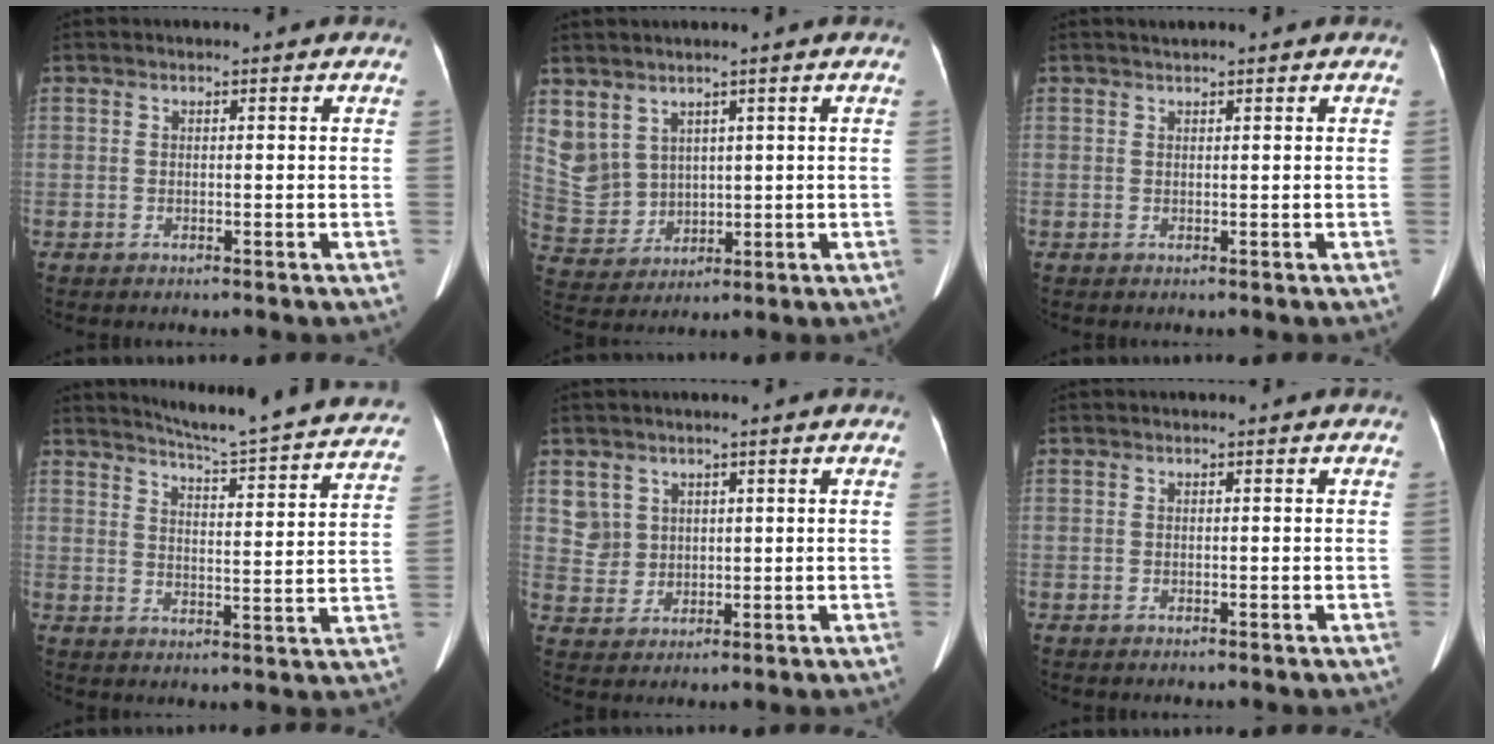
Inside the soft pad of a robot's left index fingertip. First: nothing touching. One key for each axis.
{"total": 10.0, "fx": 5.0, "fy": 8.4, "fz": 2.4, "tx": -0.087, "ty": 0.007, "tz": 0.129}
{"total": 0.8, "fx": 0.7, "fy": 0.0, "fz": 0.3, "tx": -0.007, "ty": 0.012, "tz": 0.015}
{"total": 21.6, "fx": 20.1, "fy": 0.9, "fz": 7.8, "tx": -0.110, "ty": -0.061, "tz": 0.245}
{"total": 4.2, "fx": 1.8, "fy": 3.7, "fz": -0.2, "tx": 0.008, "ty": -0.003, "tz": 0.043}
{"total": 0.0}